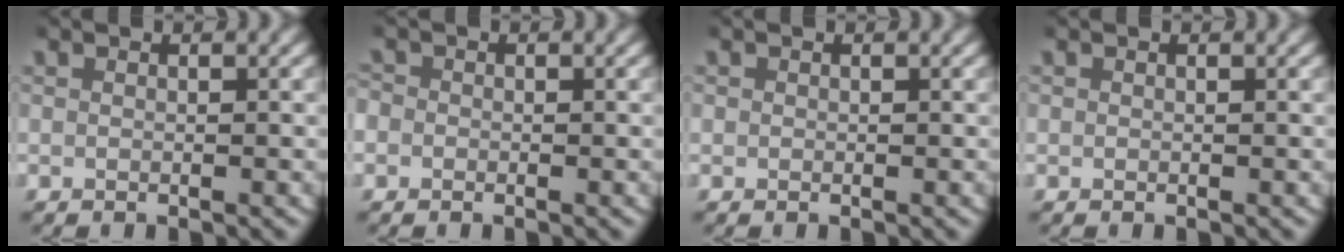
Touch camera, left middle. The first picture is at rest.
{"total": 1.8, "force": [0.0, 1.8, 0.5], "torque": [-0.018, 0.002, -0.009]}
{"total": 0.6, "force": [0.1, 0.6, 0.1], "torque": [-0.004, -0.002, 0.001]}
{"total": 0.0}